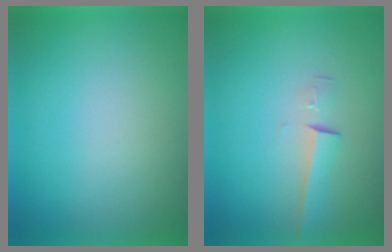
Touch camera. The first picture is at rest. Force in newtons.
{"total": 2.3}